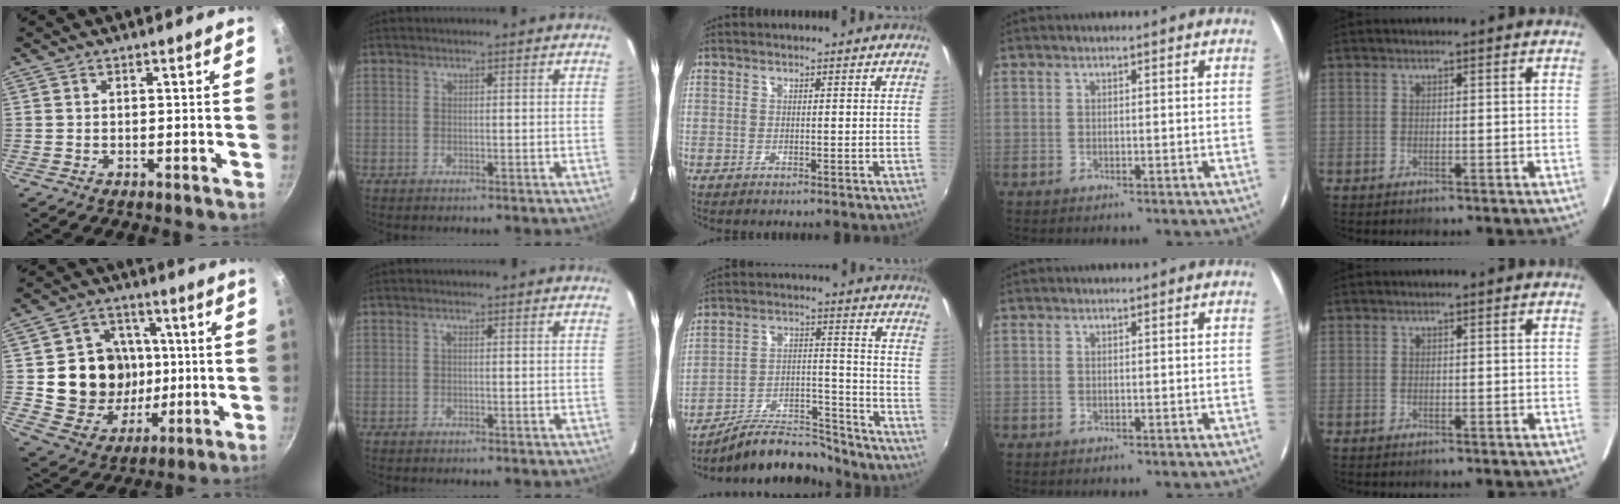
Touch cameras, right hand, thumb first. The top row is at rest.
{"thumb": {"total": 17.8, "force": [0.7, 15.5, 8.6], "torque": [-0.110, 0.008, 0.023]}, "index": {"total": 0.5, "force": [0.0, 0.2, 0.5], "torque": [-0.008, 0.004, -0.002]}, "middle": {"total": 12.9, "force": [-11.9, 3.3, 3.7], "torque": [-0.067, 0.027, -0.192]}}